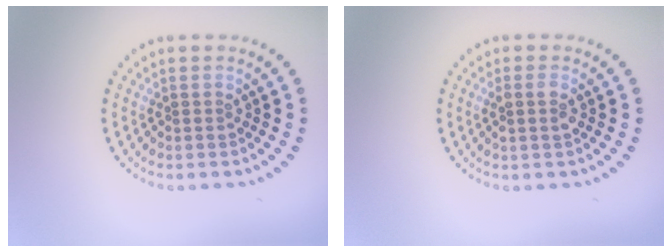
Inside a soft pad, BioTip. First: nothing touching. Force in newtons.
{"total": 1.4, "press": 1.3, "slide": 0.6}